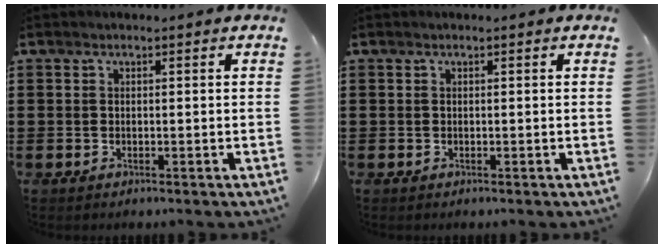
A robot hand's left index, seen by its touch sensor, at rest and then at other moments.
{"total": 0.0}